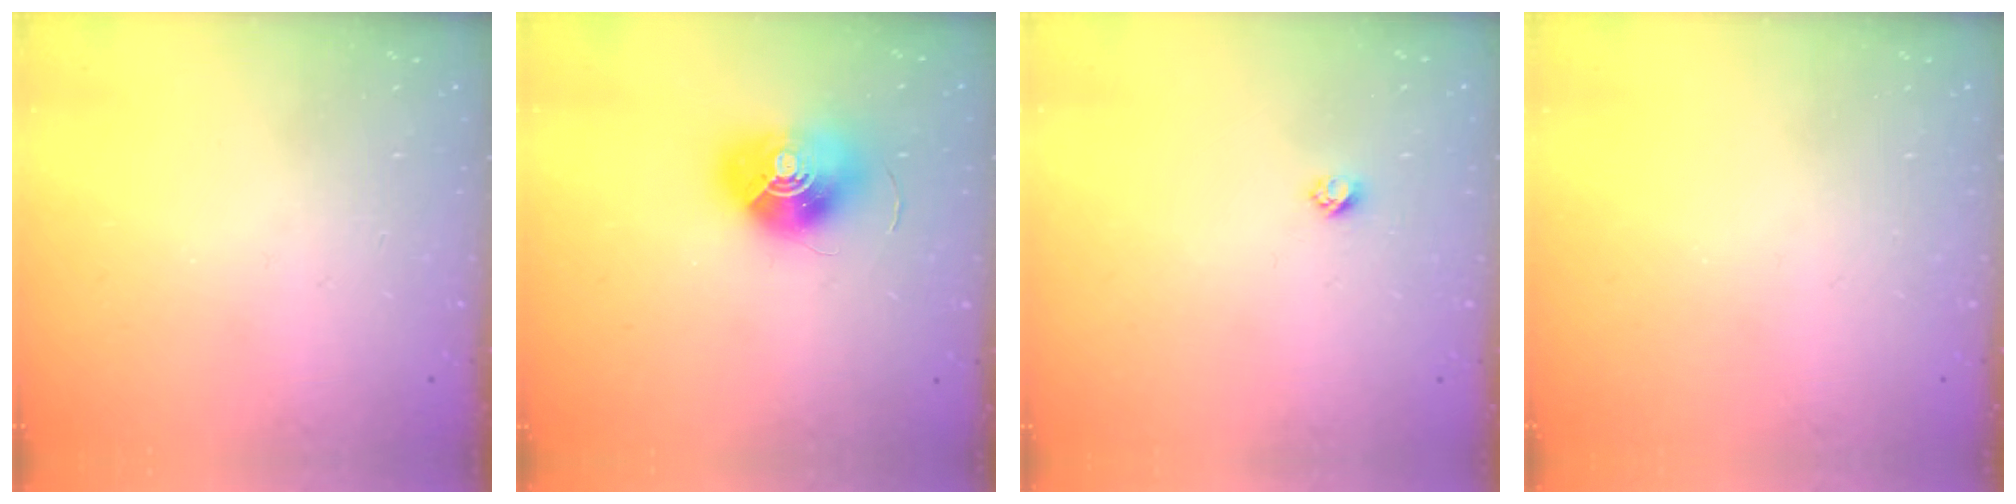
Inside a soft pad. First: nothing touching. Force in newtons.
{"total": 14.4, "press": 14.4, "slide": 0.5}
{"total": 2.4, "press": 2.4, "slide": 0.2}
{"total": 0.0}